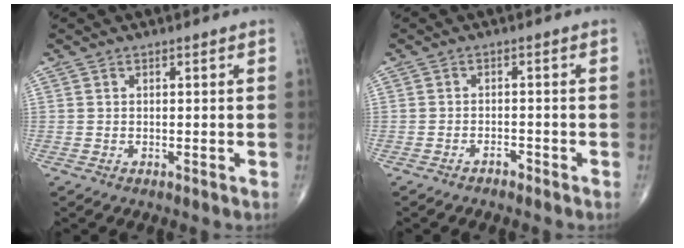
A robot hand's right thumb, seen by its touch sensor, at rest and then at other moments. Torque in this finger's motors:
{"motor_torque": [-0.19, 0.02, -0.21, -0.08, 0.02]}